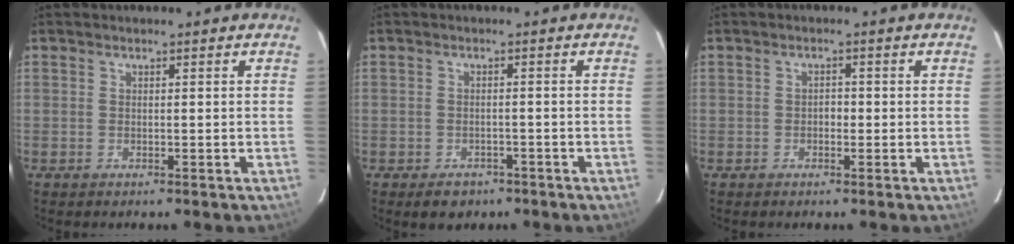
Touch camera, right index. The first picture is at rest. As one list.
[{"total": 3.4, "force": [-2.3, 2.2, 1.1], "torque": [-0.015, 0.003, -0.024]}, {"total": 1.3, "force": [-0.3, 0.8, 1.0], "torque": [-0.013, 0.005, -0.006]}]